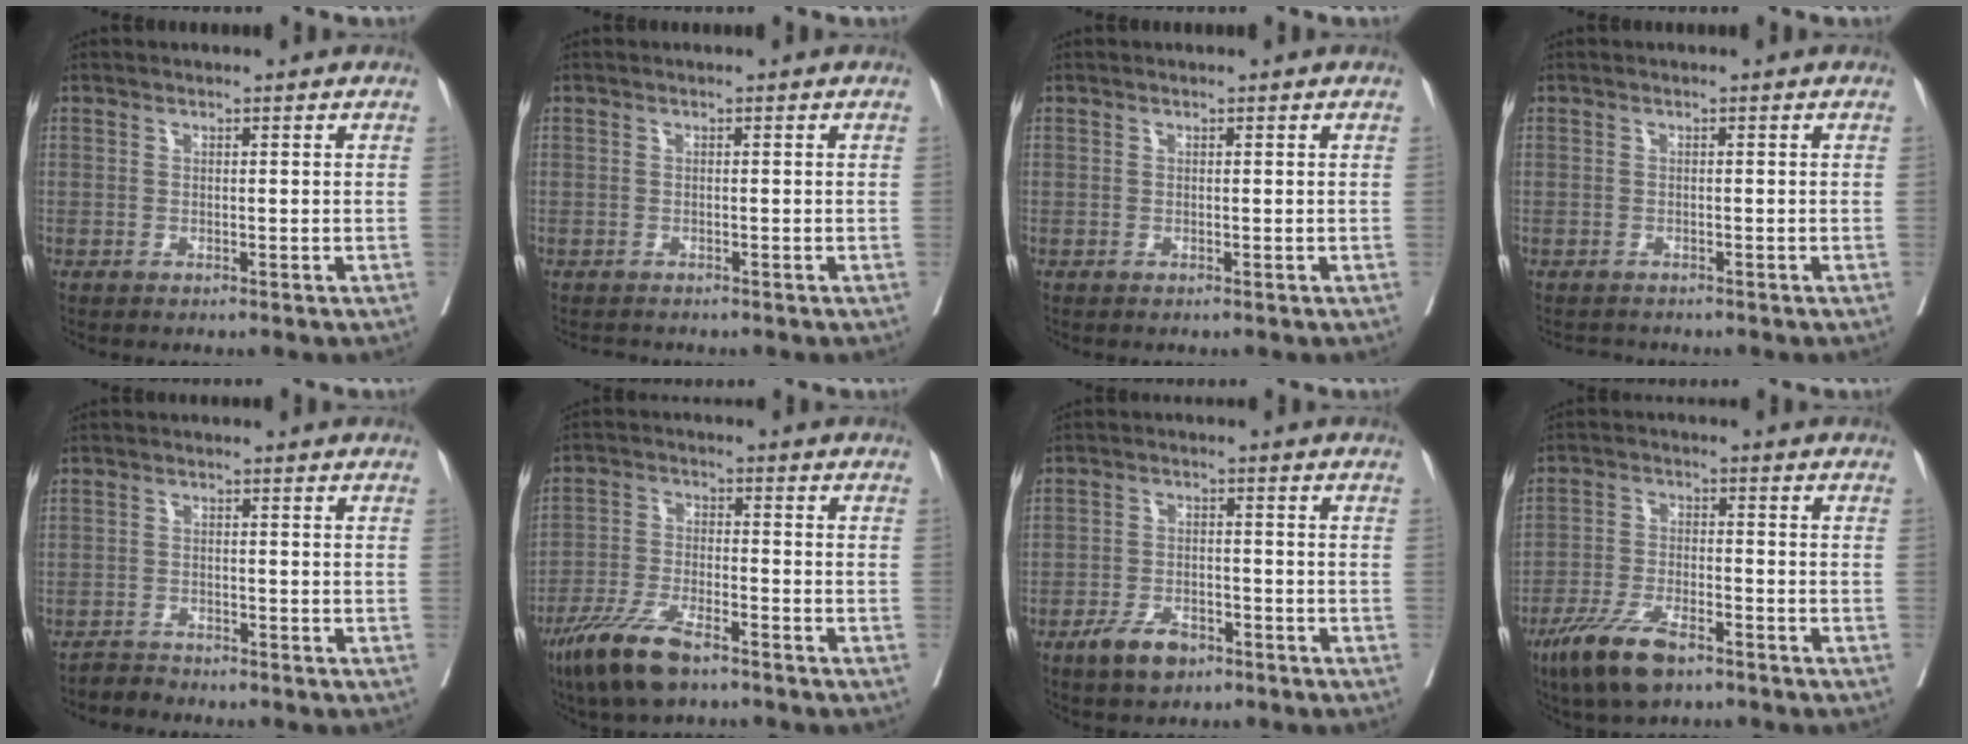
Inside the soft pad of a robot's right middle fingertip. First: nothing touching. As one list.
[{"total": 1.3, "force": [-1.3, 0.3, 0.2], "torque": [-0.007, -0.005, -0.020]}, {"total": 0.0}, {"total": 1.8, "force": [-1.7, 0.5, 0.1], "torque": [-0.002, -0.006, -0.027]}, {"total": 1.9, "force": [-1.8, 0.1, -0.5], "torque": [0.013, -0.007, -0.033]}, {"total": 9.4, "force": [-6.6, 2.3, 6.4], "torque": [-0.131, -0.018, -0.123]}, {"total": 5.3, "force": [-3.5, 2.6, 3.1], "torque": [-0.058, 0.002, -0.056]}, {"total": 8.9, "force": [-6.0, 2.6, 6.1], "torque": [-0.124, -0.013, -0.107]}]